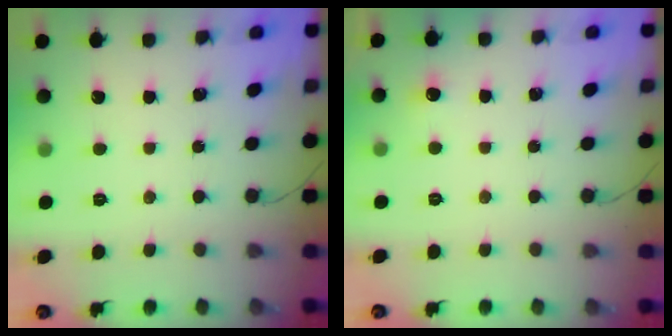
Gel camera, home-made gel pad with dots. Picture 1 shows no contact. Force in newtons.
{"total": 3.0, "press": 2.8, "slide": 1.2}